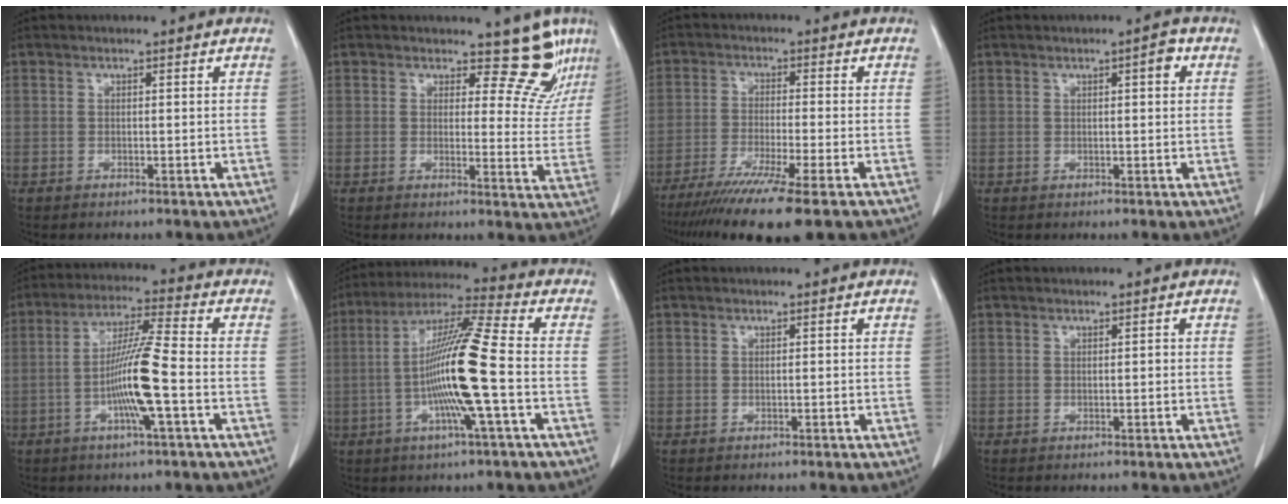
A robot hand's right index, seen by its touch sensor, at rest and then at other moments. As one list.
[{"total": 9.2, "force": [8.1, 3.9, 1.8], "torque": [0.010, -0.025, 0.063]}, {"total": 11.8, "force": [-8.5, -0.5, 8.2], "torque": [-0.137, -0.032, -0.138]}, {"total": 2.3, "force": [0.8, 0.6, 2.0], "torque": [-0.025, 0.003, 0.008]}, {"total": 10.3, "force": [-2.5, -0.4, 10.0], "torque": [-0.193, -0.002, -0.053]}, {"total": 13.6, "force": [-2.6, -0.7, 13.3], "torque": [-0.251, 0.000, -0.058]}, {"total": 0.0}, {"total": 0.0}]